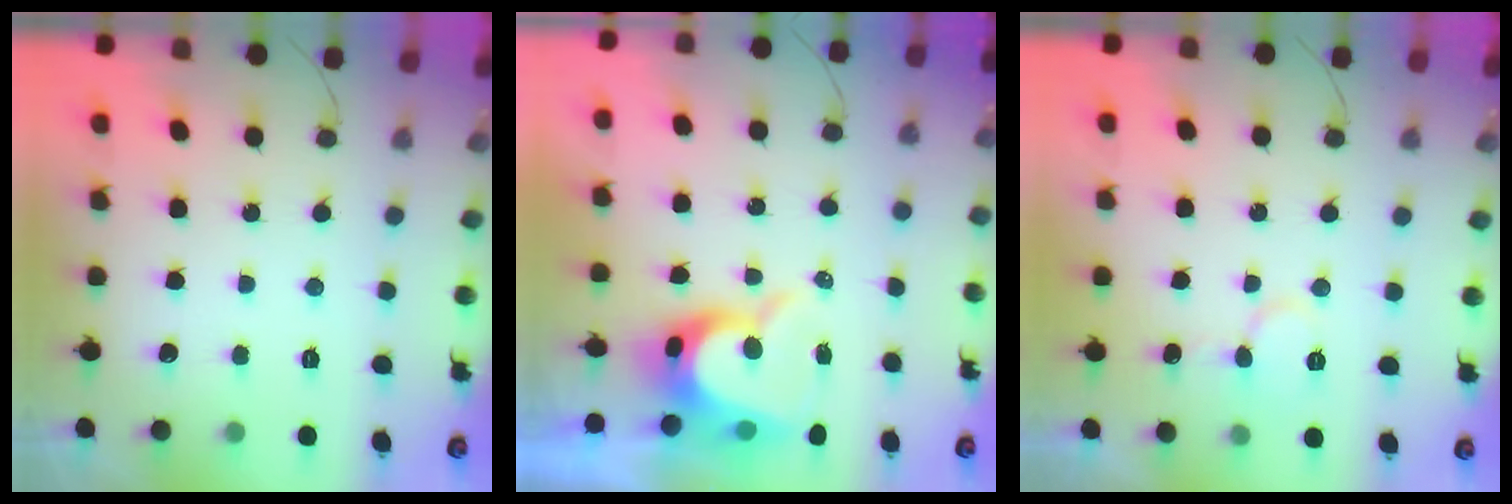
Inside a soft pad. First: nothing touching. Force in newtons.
{"total": 9.6, "press": 9.6, "slide": 0.8}
{"total": 6.4, "press": 6.4, "slide": 0.6}